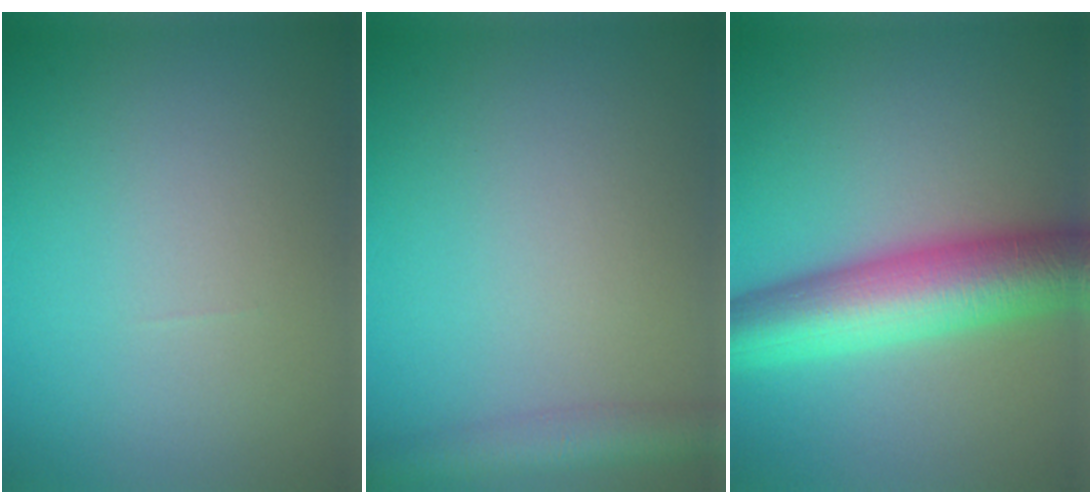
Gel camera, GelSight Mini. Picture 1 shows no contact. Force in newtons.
{"total": 3.7, "press": 3.7, "slide": 0.2}
{"total": 9.6, "press": 9.6, "slide": 0.2}